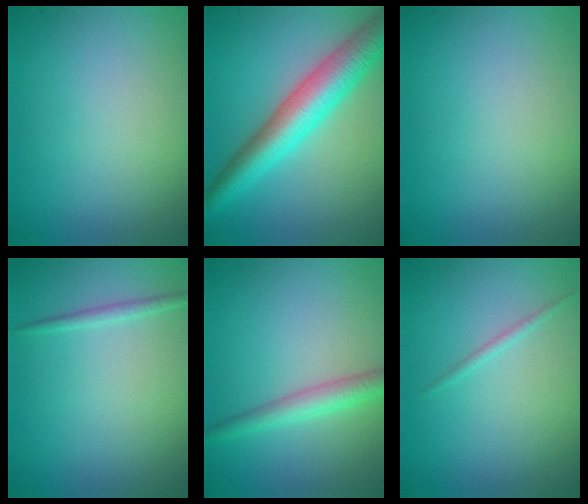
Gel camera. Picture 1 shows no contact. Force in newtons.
{"total": 7.2, "press": 7.2, "slide": 0.1}
{"total": 0.0}
{"total": 0.9, "press": 0.9, "slide": 0.1}
{"total": 2.7, "press": 2.7, "slide": 0.1}
{"total": 0.6, "press": 0.6, "slide": 0.0}